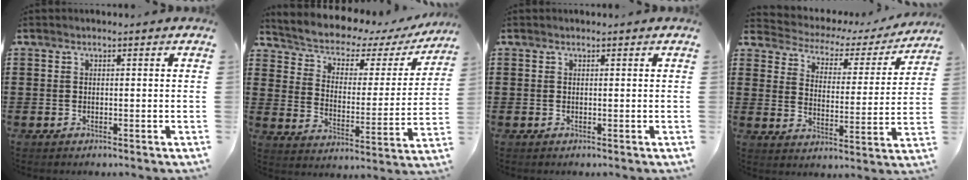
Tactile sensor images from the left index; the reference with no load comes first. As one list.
[{"total": 4.5, "force": [3.7, 1.8, 1.7], "torque": [-0.056, -0.031, 0.056]}, {"total": 0.0}, {"total": 2.6, "force": [2.2, 1.3, 0.7], "torque": [-0.032, -0.021, 0.026]}]